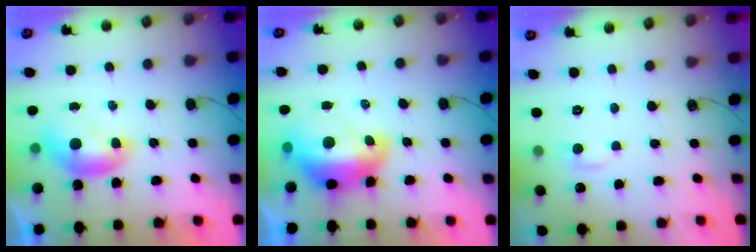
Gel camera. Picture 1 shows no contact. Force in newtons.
{"total": 4.6, "press": 4.5, "slide": 1.2}
{"total": 2.2, "press": 2.1, "slide": 0.6}